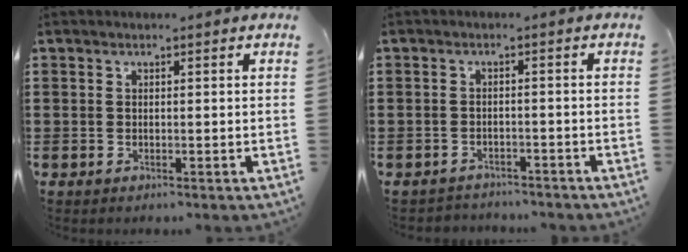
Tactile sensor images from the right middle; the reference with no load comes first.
{"total": 2.1, "force": [-2.0, 0.4, -0.2], "torque": [-0.005, 0.000, -0.045]}